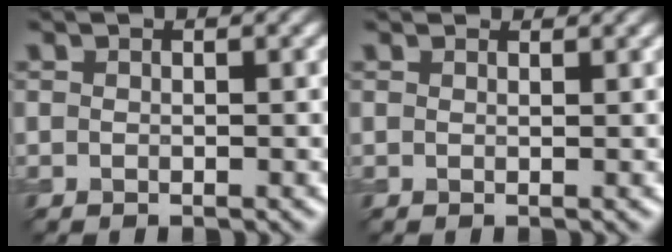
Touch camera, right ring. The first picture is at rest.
{"total": 1.7, "force": [1.6, 0.2, 0.3], "torque": [-0.014, -0.002, 0.016]}